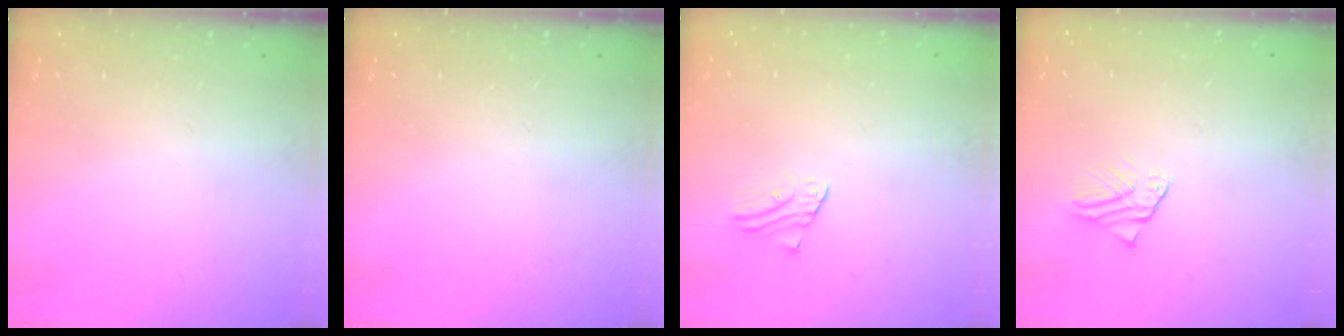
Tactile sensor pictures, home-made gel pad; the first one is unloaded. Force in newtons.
{"total": 0.0}
{"total": 1.4, "press": 1.4, "slide": 0.1}
{"total": 2.5, "press": 2.4, "slide": 0.3}